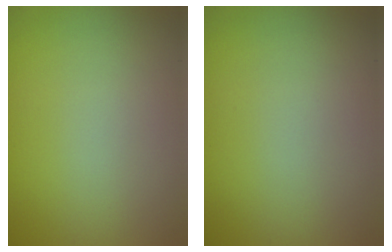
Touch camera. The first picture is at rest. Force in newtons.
{"total": 0.0}